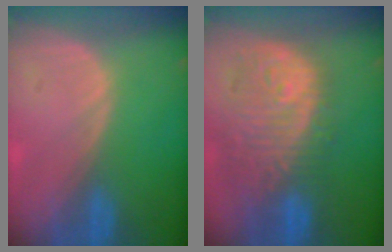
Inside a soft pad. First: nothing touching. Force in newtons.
{"total": 12.0, "press": 10.7, "slide": 5.5}